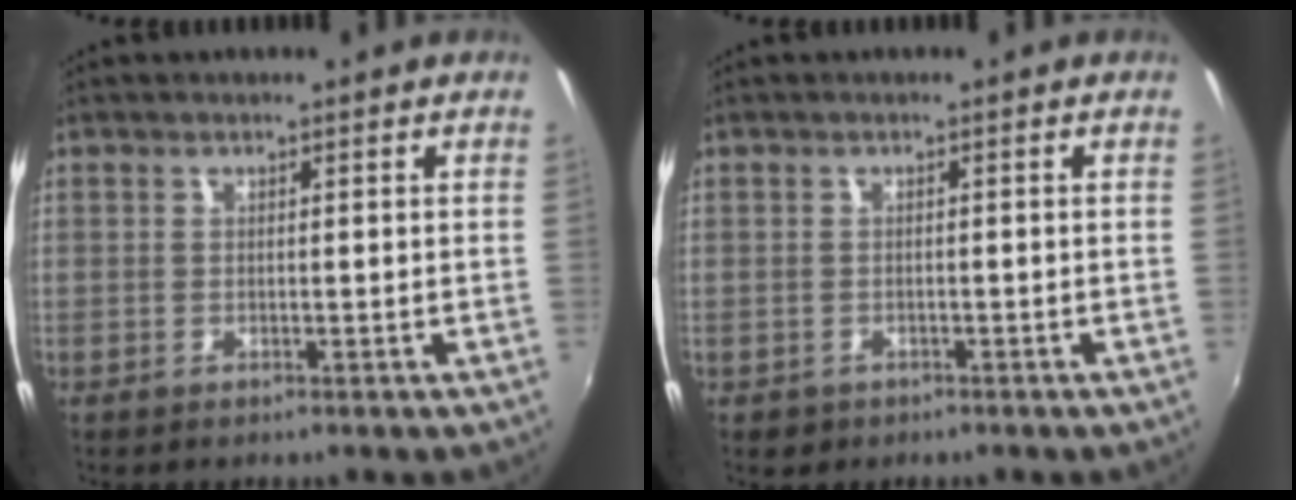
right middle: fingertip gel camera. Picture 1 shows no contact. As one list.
[{"total": 1.8, "force": [-0.9, 1.5, 0.6], "torque": [-0.015, -0.002, -0.010]}]